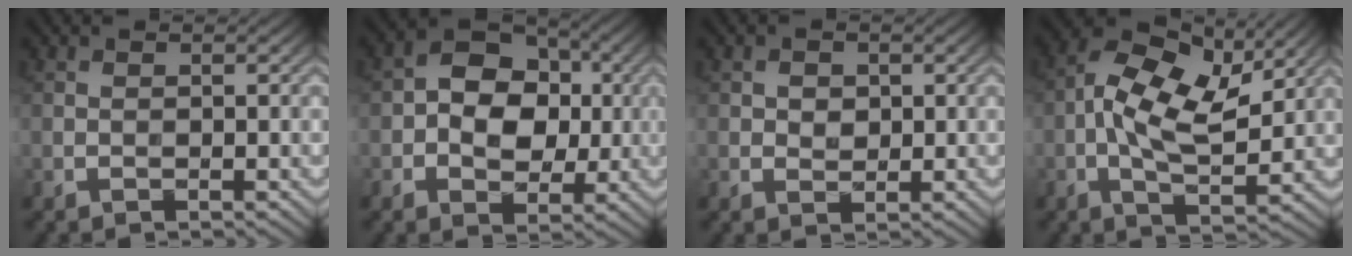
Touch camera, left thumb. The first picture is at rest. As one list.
[{"total": 8.4, "force": [0.1, 6.2, 5.7], "torque": [-0.090, 0.006, -0.014]}, {"total": 1.7, "force": [0.4, 1.4, 0.9], "torque": [-0.018, -0.003, 0.004]}, {"total": 10.8, "force": [1.6, 5.5, 9.1], "torque": [-0.181, 0.008, 0.024]}]